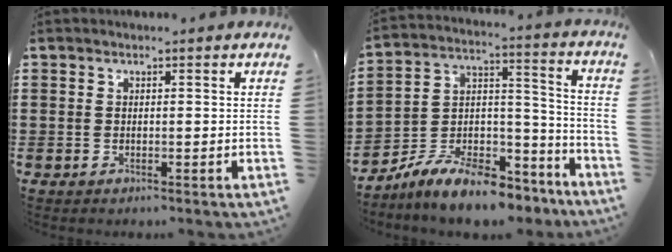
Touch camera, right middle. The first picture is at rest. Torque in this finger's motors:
{"motor_torque": [2.14, 0.00, 0.80, 0.21]}